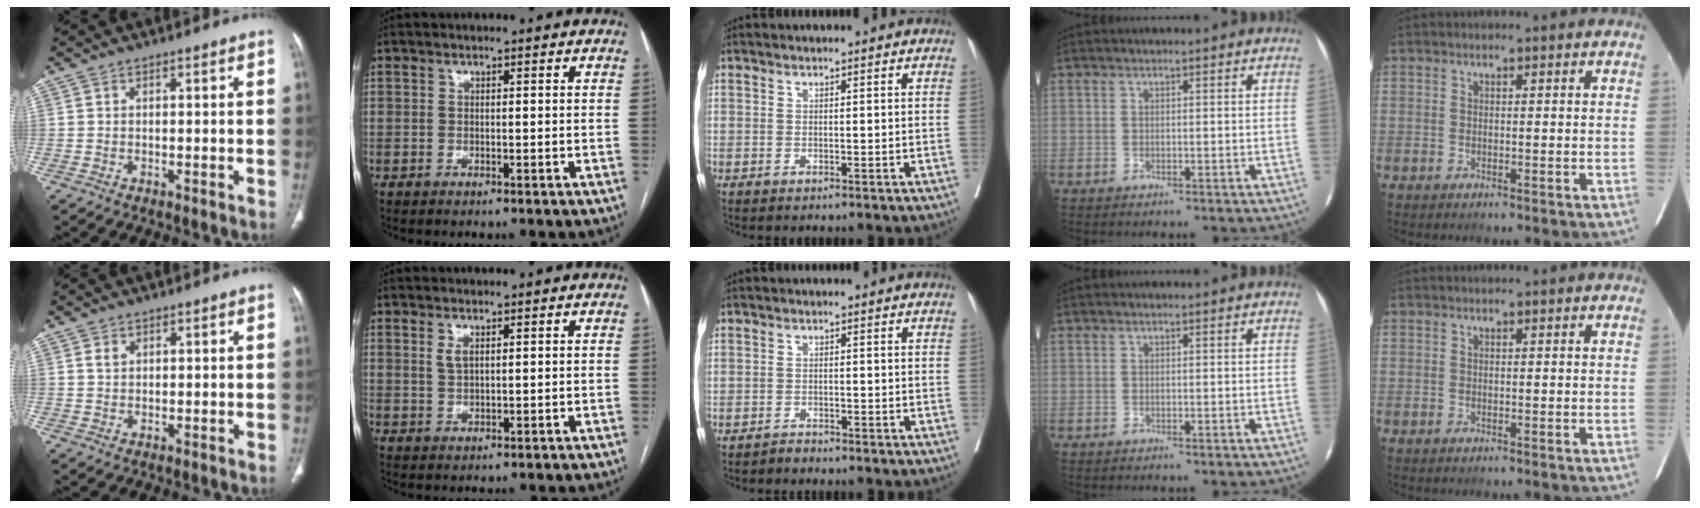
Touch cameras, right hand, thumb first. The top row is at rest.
{"thumb": {"total": 1.7, "force": [0.8, 1.3, 0.9], "torque": [-0.013, -0.002, 0.017]}, "index": {"total": 1.8, "force": [0.8, 0.7, 1.4], "torque": [-0.030, -0.001, 0.021]}, "middle": {"total": 1.0, "force": [-1.0, 0.0, -0.1], "torque": [0.001, -0.004, -0.017]}}